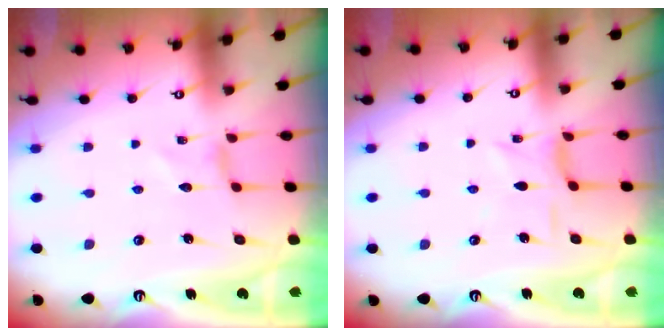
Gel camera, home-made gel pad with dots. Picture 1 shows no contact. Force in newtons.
{"total": 3.6, "press": 3.5, "slide": 0.8}